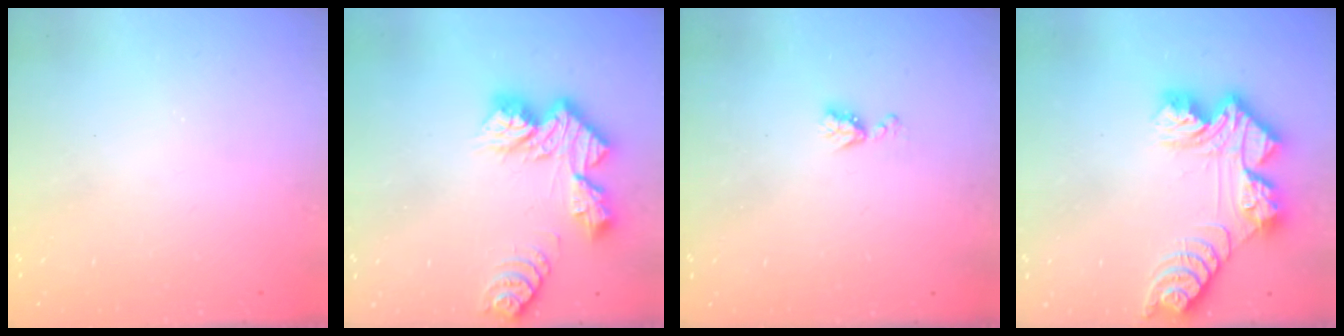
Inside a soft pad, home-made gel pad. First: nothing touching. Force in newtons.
{"total": 12.8, "press": 12.7, "slide": 1.1}
{"total": 4.5, "press": 4.5, "slide": 0.5}
{"total": 13.7, "press": 13.7, "slide": 1.1}